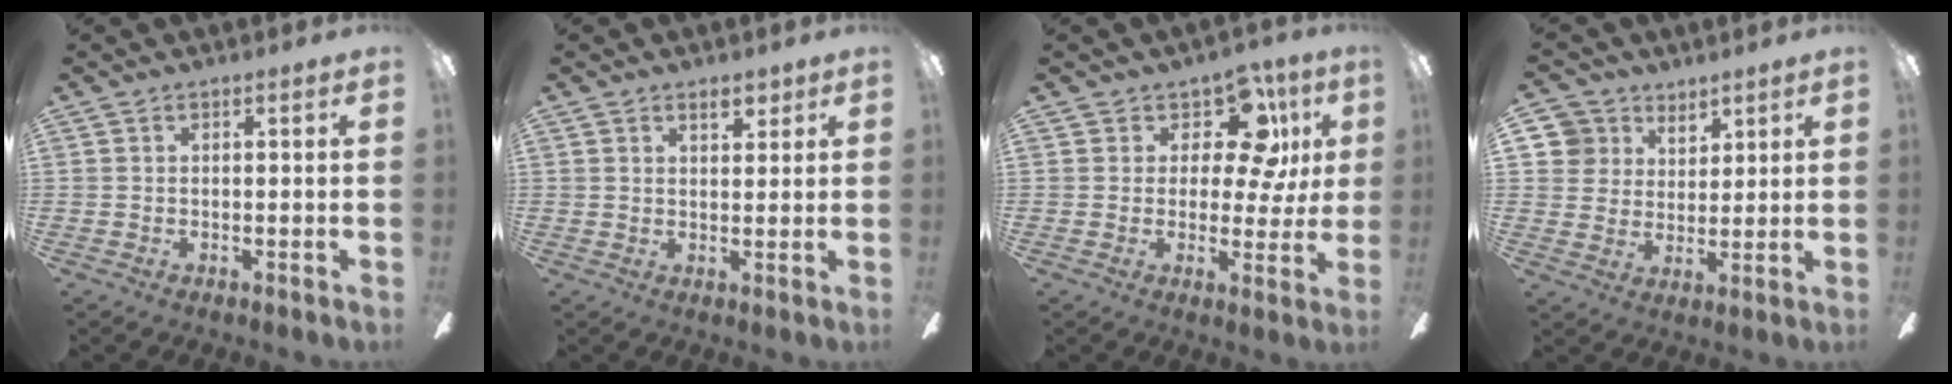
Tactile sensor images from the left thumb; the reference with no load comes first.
{"total": 4.1, "force": [3.0, 1.8, 2.1], "torque": [-0.014, -0.014, 0.048]}
{"total": 11.0, "force": [6.3, 6.1, 6.6], "torque": [-0.115, -0.028, 0.115]}
{"total": 8.0, "force": [5.8, 5.6, 0.2], "torque": [-0.026, -0.029, 0.114]}